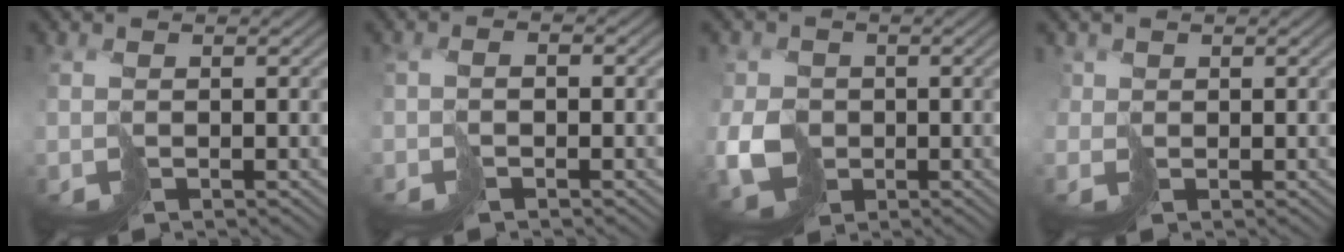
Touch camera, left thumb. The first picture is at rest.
{"total": 1.3, "force": [-0.7, 0.5, 1.0], "torque": [-0.020, 0.002, -0.016]}
{"total": 5.2, "force": [-1.3, 4.6, 2.3], "torque": [-0.059, -0.015, -0.029]}
{"total": 1.5, "force": [0.4, 1.5, -0.2], "torque": [0.001, -0.005, 0.007]}